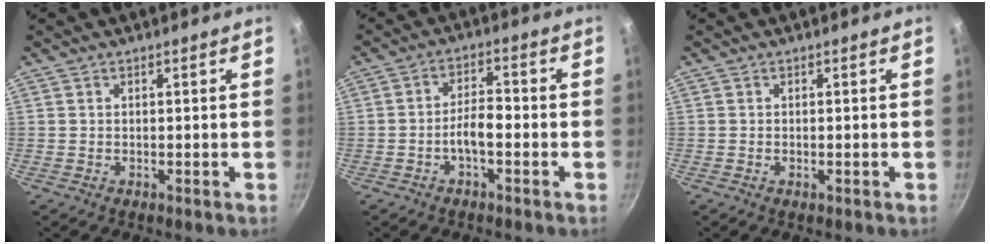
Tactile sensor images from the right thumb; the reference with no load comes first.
{"total": 4.9, "force": [-2.0, 2.1, 4.0], "torque": [-0.065, 0.029, -0.038]}
{"total": 0.7, "force": [-0.2, 0.2, 0.6], "torque": [-0.009, 0.002, -0.004]}